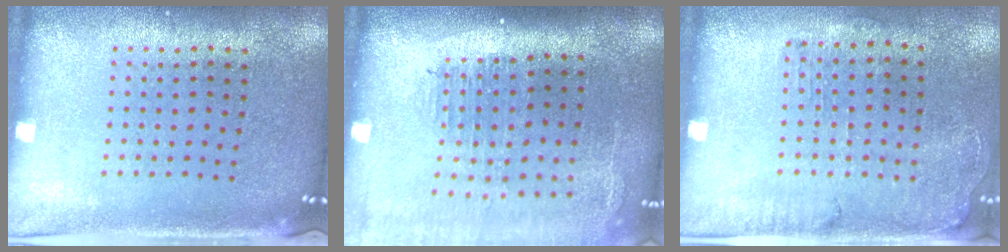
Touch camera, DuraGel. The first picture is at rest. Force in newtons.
{"total": 2.3, "press": 1.8, "slide": 1.3}
{"total": 1.3, "press": 1.2, "slide": 0.5}